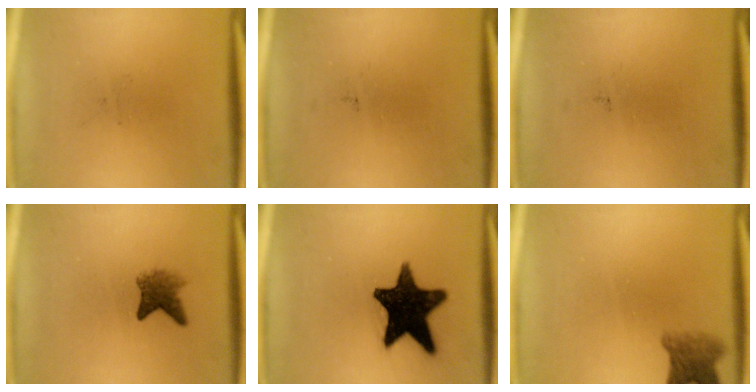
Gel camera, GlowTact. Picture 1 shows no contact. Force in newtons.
{"total": 0.0}
{"total": 0.0}
{"total": 3.4}
{"total": 16.5}
{"total": 4.1}